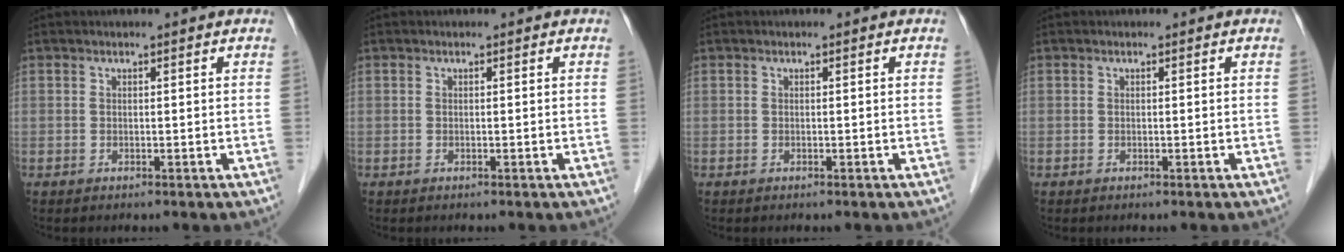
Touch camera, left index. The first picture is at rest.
{"total": 0.0}
{"total": 0.0}
{"total": 0.0}